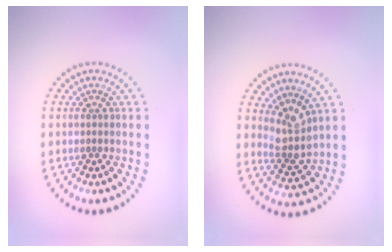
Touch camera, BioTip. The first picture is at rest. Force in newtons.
{"total": 3.0, "press": 2.2, "slide": 1.9}